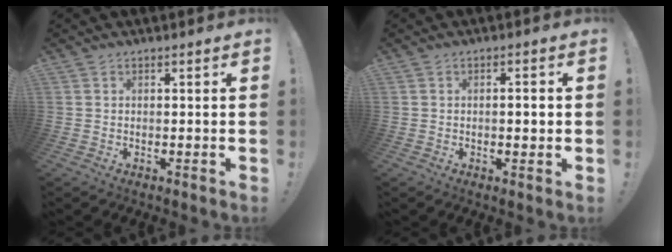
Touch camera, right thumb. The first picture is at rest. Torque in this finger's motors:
{"motor_torque": [0.23, -0.14, -0.06, 0.33, -0.07]}